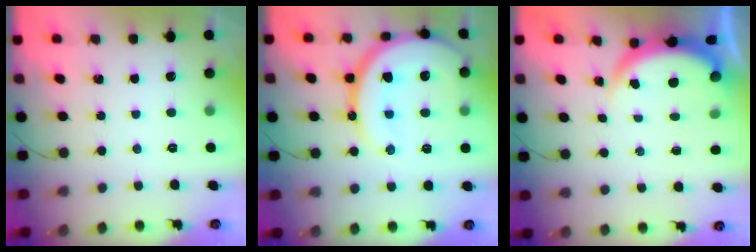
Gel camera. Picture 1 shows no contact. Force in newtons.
{"total": 19.5, "press": 19.4, "slide": 2.0}
{"total": 3.8, "press": 3.8, "slide": 0.2}